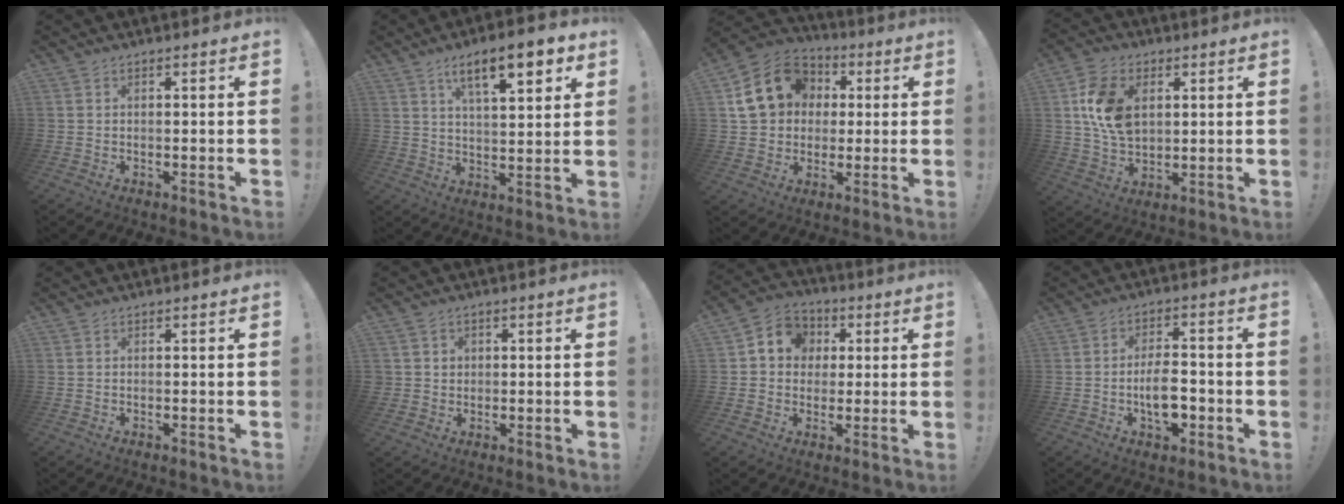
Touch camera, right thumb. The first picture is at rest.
{"total": 13.1, "force": [7.1, 3.6, 10.4], "torque": [-0.154, -0.027, 0.110]}
{"total": 16.5, "force": [4.1, 13.9, 7.9], "torque": [-0.111, 0.005, 0.093]}
{"total": 14.2, "force": [3.8, 10.0, 9.2], "torque": [-0.159, 0.001, 0.072]}
{"total": 0.0}
{"total": 2.7, "force": [0.9, 2.6, 0.3], "torque": [0.000, -0.004, 0.017]}
{"total": 8.9, "force": [1.3, 8.1, 3.4], "torque": [-0.046, 0.006, 0.031]}
{"total": 8.9, "force": [-2.7, 4.7, 7.0], "torque": [-0.124, 0.011, -0.046]}